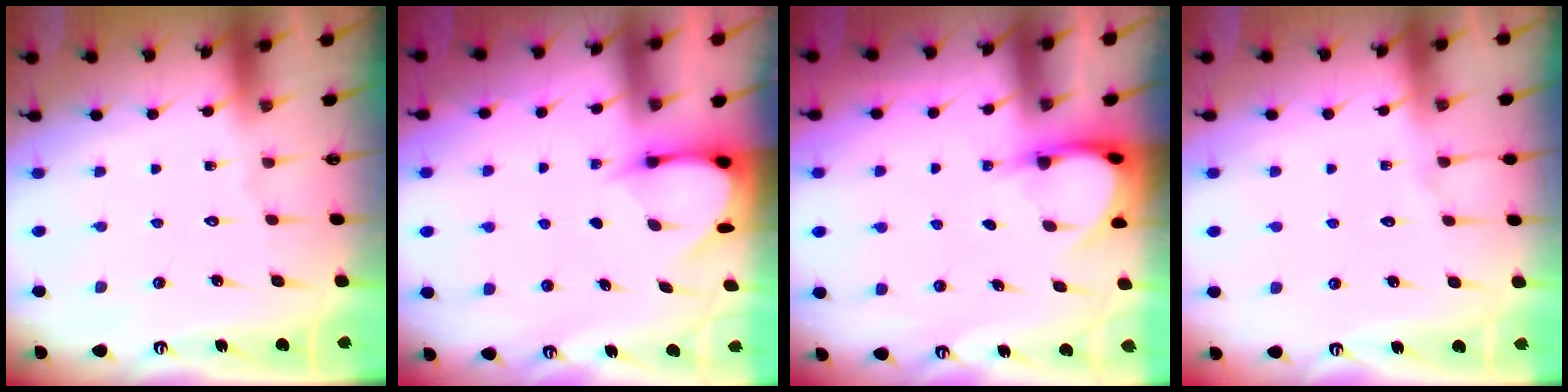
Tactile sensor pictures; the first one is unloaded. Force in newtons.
{"total": 3.7, "press": 3.7, "slide": 0.3}
{"total": 3.7, "press": 3.7, "slide": 0.3}
{"total": 4.3, "press": 4.2, "slide": 0.6}